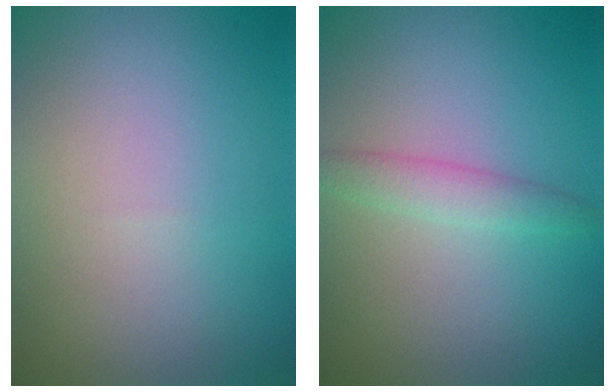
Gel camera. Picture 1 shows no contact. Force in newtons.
{"total": 1.9, "press": 1.9, "slide": 0.1}